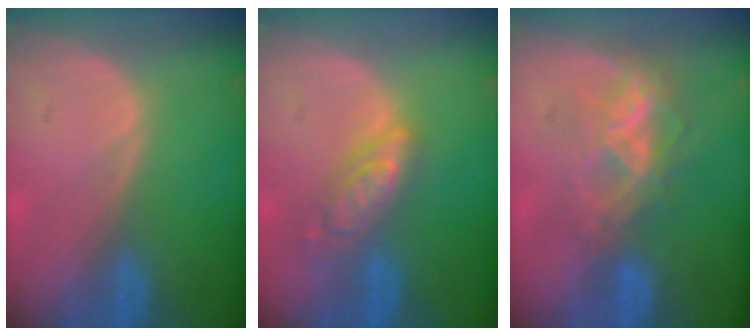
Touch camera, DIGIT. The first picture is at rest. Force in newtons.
{"total": 6.1, "press": 5.3, "slide": 2.9}
{"total": 7.1, "press": 6.2, "slide": 3.6}